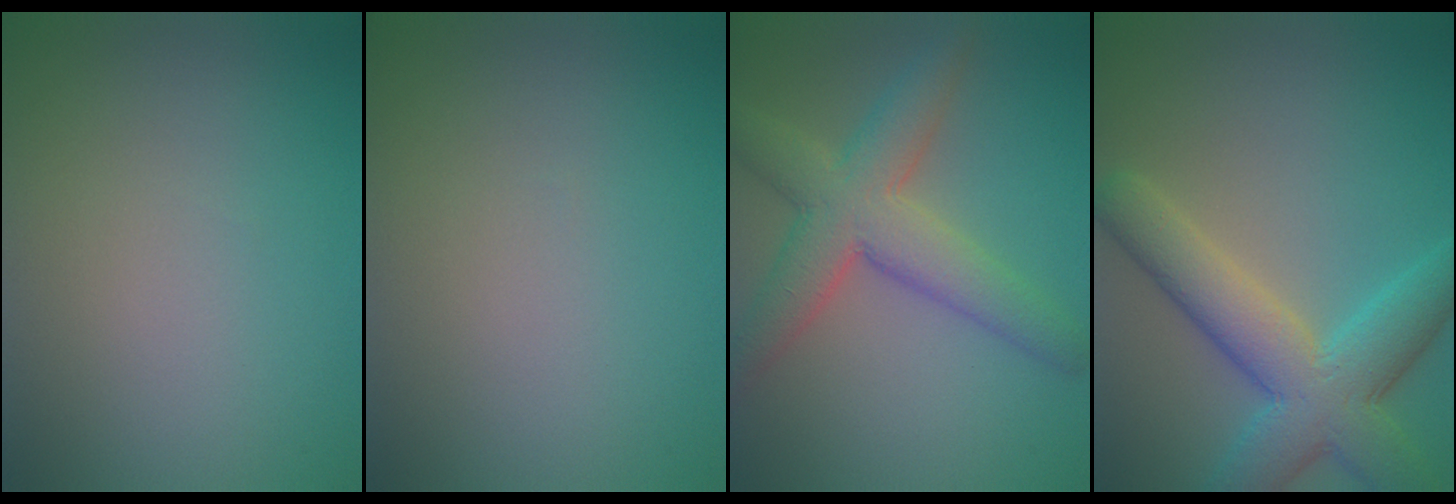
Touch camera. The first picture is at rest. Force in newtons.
{"total": 0.0}
{"total": 6.5, "press": 6.4, "slide": 0.3}
{"total": 7.6, "press": 7.6, "slide": 0.3}